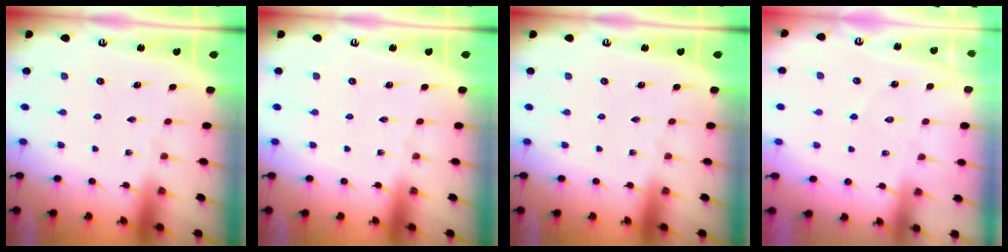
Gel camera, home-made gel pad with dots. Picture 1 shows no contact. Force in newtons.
{"total": 0.0}
{"total": 0.0}
{"total": 4.4, "press": 4.4, "slide": 0.5}